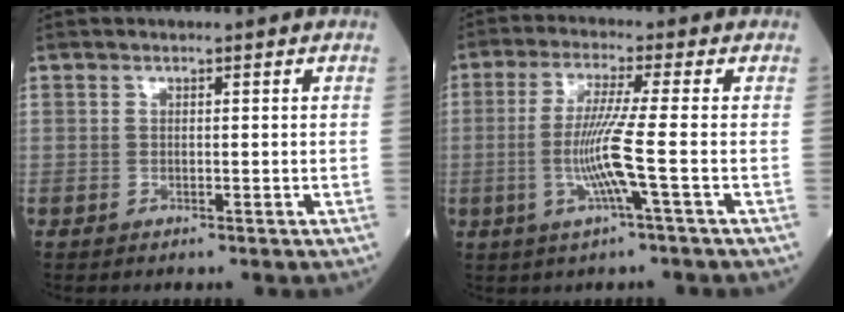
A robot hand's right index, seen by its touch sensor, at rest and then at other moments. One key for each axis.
{"total": 7.4, "fx": -1.7, "fy": -1.4, "fz": 7.1, "tx": -0.145, "ty": -0.009, "tz": -0.036}